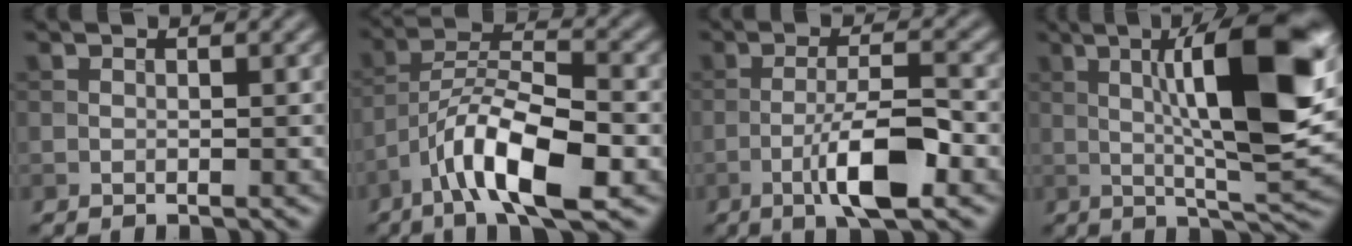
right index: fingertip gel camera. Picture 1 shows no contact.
{"total": 9.5, "force": [-4.9, 2.9, 7.6], "torque": [-0.126, 0.015, -0.092]}
{"total": 6.6, "force": [-2.7, 1.4, 5.9], "torque": [-0.106, 0.008, -0.051]}
{"total": 12.9, "force": [2.4, 2.8, 12.3], "torque": [-0.179, 0.009, 0.033]}